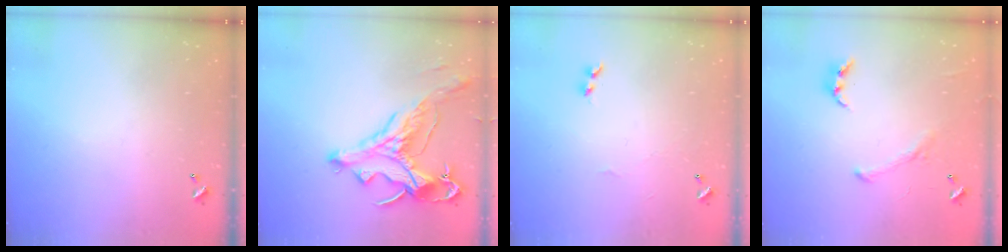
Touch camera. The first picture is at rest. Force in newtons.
{"total": 3.2, "press": 2.8, "slide": 1.6}
{"total": 2.0, "press": 1.9, "slide": 0.6}
{"total": 1.6, "press": 1.4, "slide": 0.8}